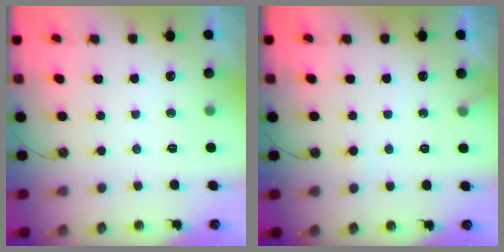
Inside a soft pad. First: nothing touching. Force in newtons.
{"total": 5.8, "press": 5.8, "slide": 0.4}